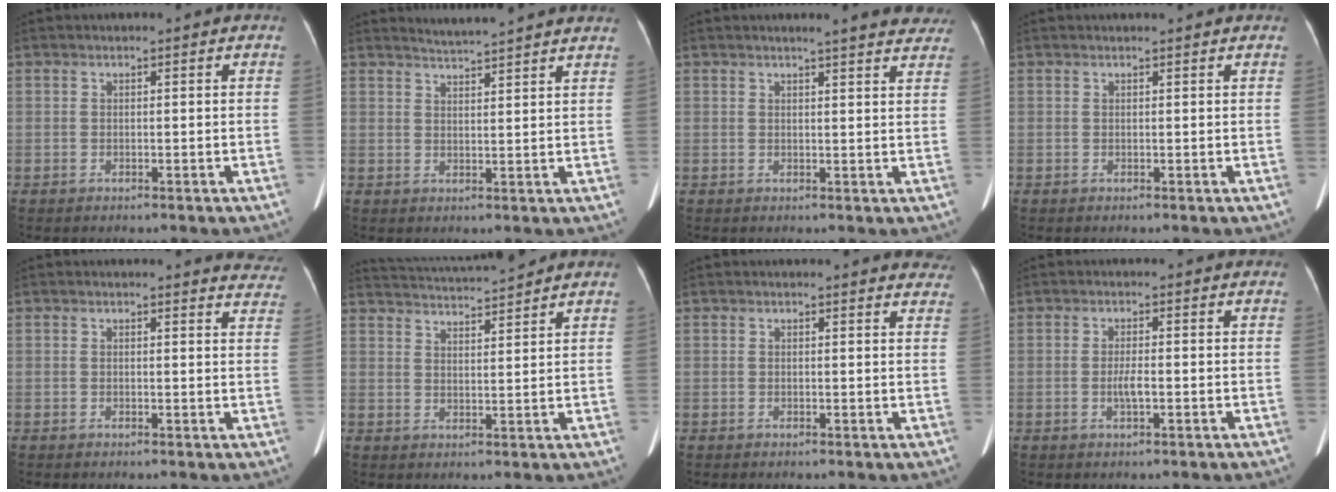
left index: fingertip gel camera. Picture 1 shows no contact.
{"total": 7.4, "force": [7.1, -0.8, 2.0], "torque": [-0.036, 0.012, 0.088]}
{"total": 9.1, "force": [8.2, 1.1, 3.6], "torque": [-0.027, -0.005, 0.074]}
{"total": 1.3, "force": [1.3, 0.0, 0.2], "torque": [-0.007, 0.009, 0.016]}
{"total": 5.1, "force": [5.0, 1.2, 0.0], "torque": [0.023, -0.029, 0.017]}
{"total": 8.8, "force": [8.5, -0.9, 2.3], "torque": [-0.049, 0.017, 0.132]}
{"total": 5.7, "force": [5.5, 1.3, 0.5], "torque": [0.020, -0.016, 0.025]}
{"total": 1.9, "force": [-0.5, 0.2, 1.9], "torque": [-0.038, -0.001, -0.009]}